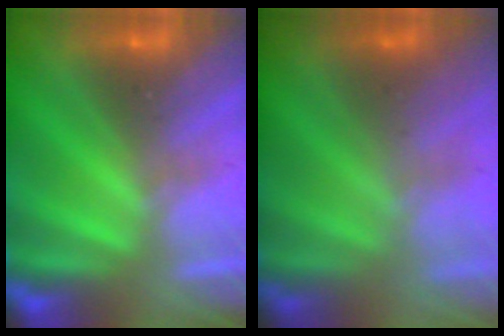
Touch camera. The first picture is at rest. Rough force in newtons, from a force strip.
{"total": 3.7}